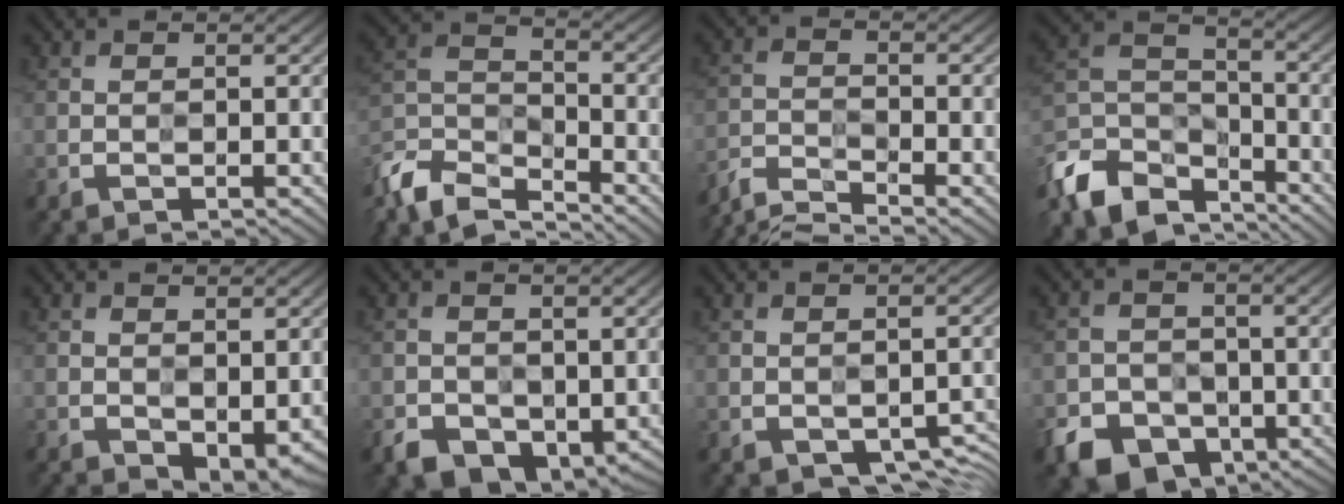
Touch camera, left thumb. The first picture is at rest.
{"total": 10.8, "force": [-8.6, 3.6, 5.4], "torque": [-0.123, -0.015, -0.174]}
{"total": 6.3, "force": [-5.8, 1.0, 2.3], "torque": [-0.048, -0.011, -0.117]}
{"total": 12.4, "force": [-9.5, 5.8, 5.6], "torque": [-0.139, -0.007, -0.188]}
{"total": 4.3, "force": [-2.0, 2.1, 3.1], "torque": [-0.049, -0.016, -0.024]}
{"total": 4.7, "force": [-2.1, 3.4, 2.5], "torque": [-0.039, -0.016, -0.036]}
{"total": 4.4, "force": [-2.4, 2.4, 2.9], "torque": [-0.036, -0.006, -0.027]}
{"total": 6.6, "force": [-4.1, 4.6, 2.4], "torque": [-0.042, -0.014, -0.076]}